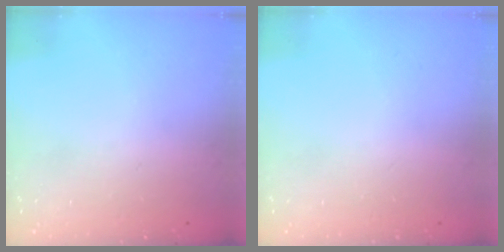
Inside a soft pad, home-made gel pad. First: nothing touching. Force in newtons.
{"total": 0.0}